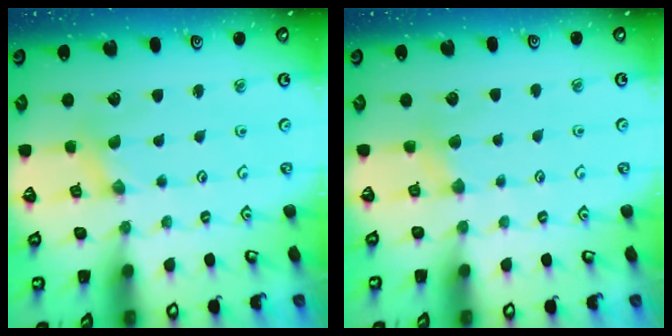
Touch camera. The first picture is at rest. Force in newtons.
{"total": 3.3, "press": 3.3, "slide": 0.6}